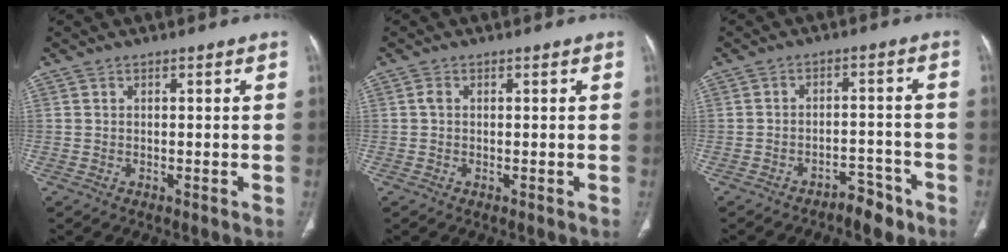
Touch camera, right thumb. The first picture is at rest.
{"total": 0.8, "force": [0.0, 0.5, 0.6], "torque": [-0.015, 0.000, -0.003]}
{"total": 5.0, "force": [-3.9, 2.4, 2.1], "torque": [-0.016, 0.039, -0.055]}